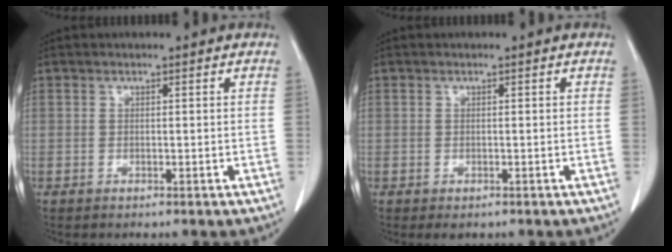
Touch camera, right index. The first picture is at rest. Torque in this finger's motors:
{"motor_torque": [-0.15, 0.02, -0.25, -0.06]}